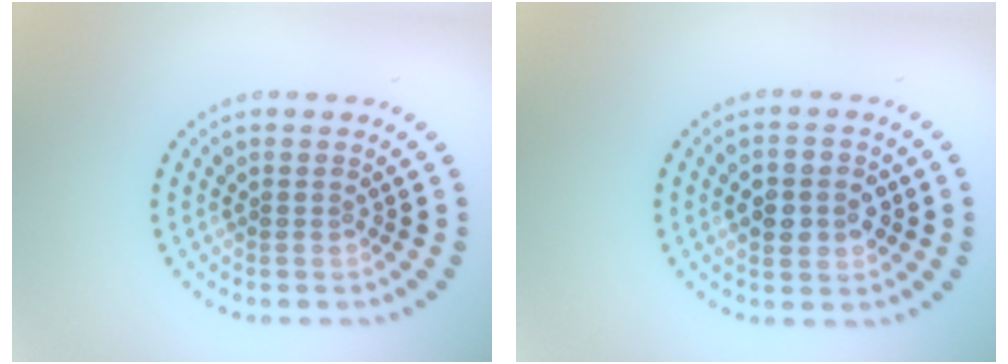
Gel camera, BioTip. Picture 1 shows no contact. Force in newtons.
{"total": 3.8, "press": 3.8, "slide": 0.1}